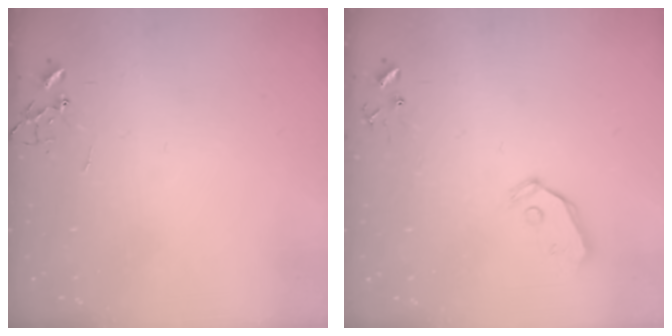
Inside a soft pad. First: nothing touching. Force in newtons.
{"total": 6.3, "press": 6.3, "slide": 0.7}